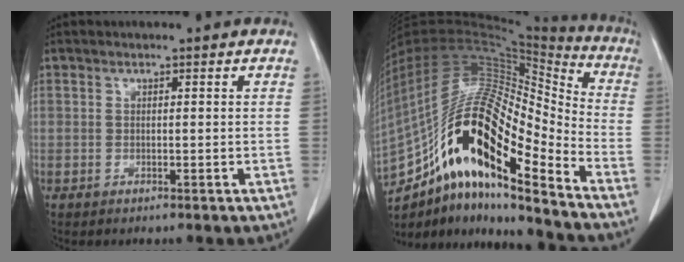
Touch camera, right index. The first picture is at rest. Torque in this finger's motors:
{"motor_torque": [1.91, -0.23, 1.05, 0.21]}